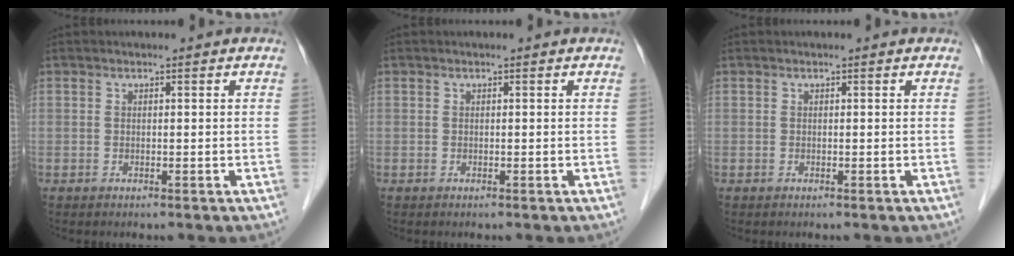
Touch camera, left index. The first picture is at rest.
{"total": 0.0}
{"total": 0.0}